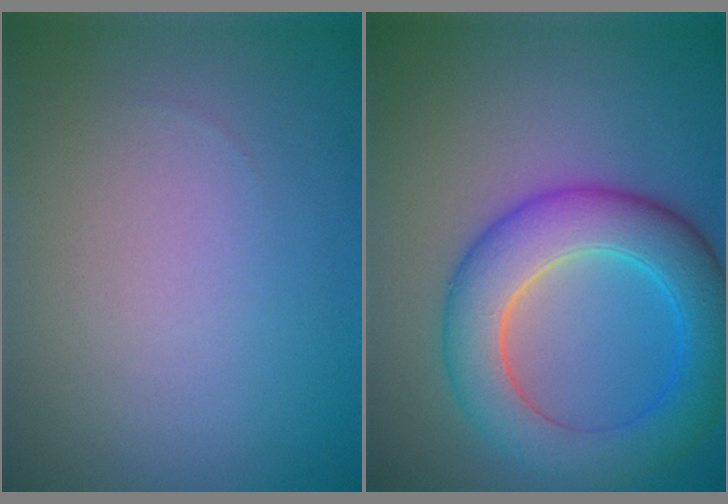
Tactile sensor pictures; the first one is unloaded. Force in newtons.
{"total": 7.6, "press": 7.6, "slide": 0.3}